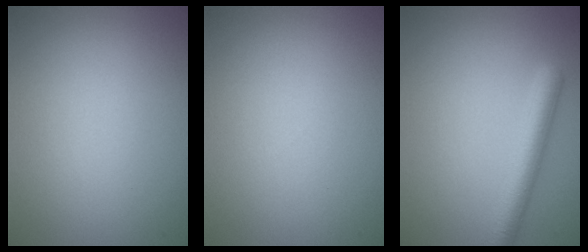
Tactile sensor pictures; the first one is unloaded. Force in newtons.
{"total": 0.0}
{"total": 4.2, "press": 4.2, "slide": 0.1}